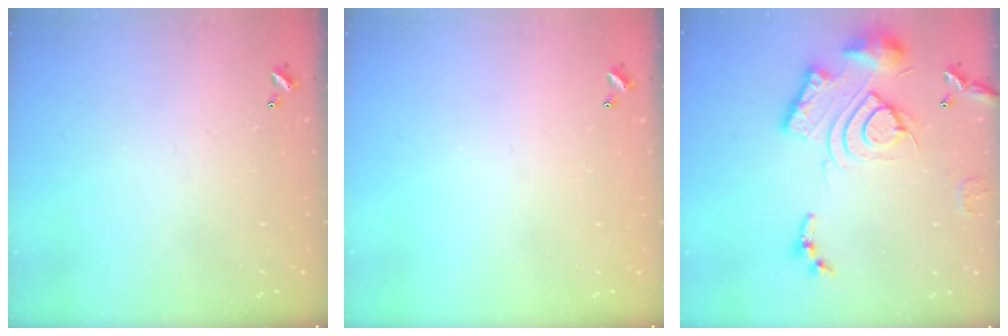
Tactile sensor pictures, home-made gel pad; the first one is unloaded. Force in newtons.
{"total": 0.0}
{"total": 19.5, "press": 19.4, "slide": 2.0}